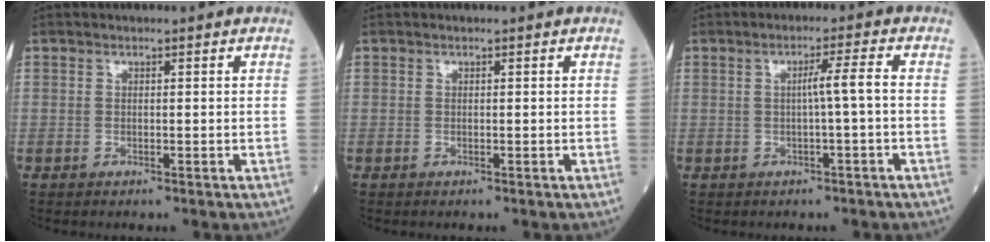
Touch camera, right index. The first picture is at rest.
{"total": 0.0}
{"total": 2.9, "force": [-0.4, -0.6, 2.8], "torque": [-0.043, 0.005, -0.006]}